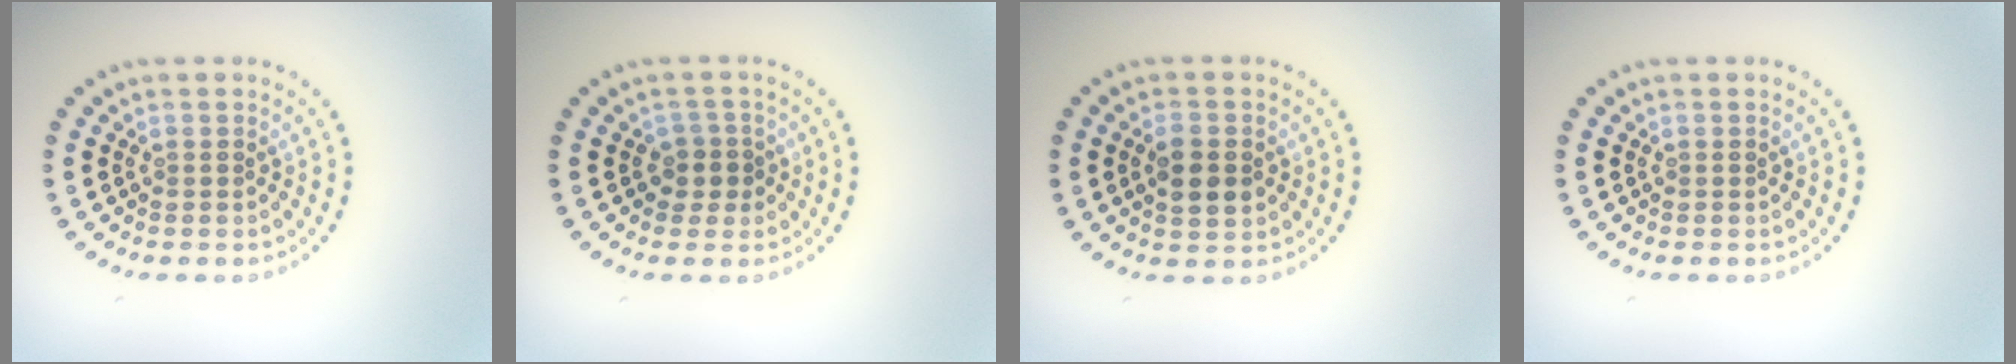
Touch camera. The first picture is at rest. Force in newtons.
{"total": 1.7, "press": 1.5, "slide": 0.9}
{"total": 2.8, "press": 2.8, "slide": 0.3}
{"total": 0.0}